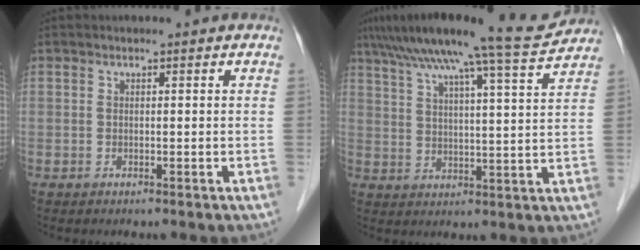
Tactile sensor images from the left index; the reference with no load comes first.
{"total": 16.7, "force": [14.5, -1.2, 8.1], "torque": [-0.136, -0.003, 0.206]}